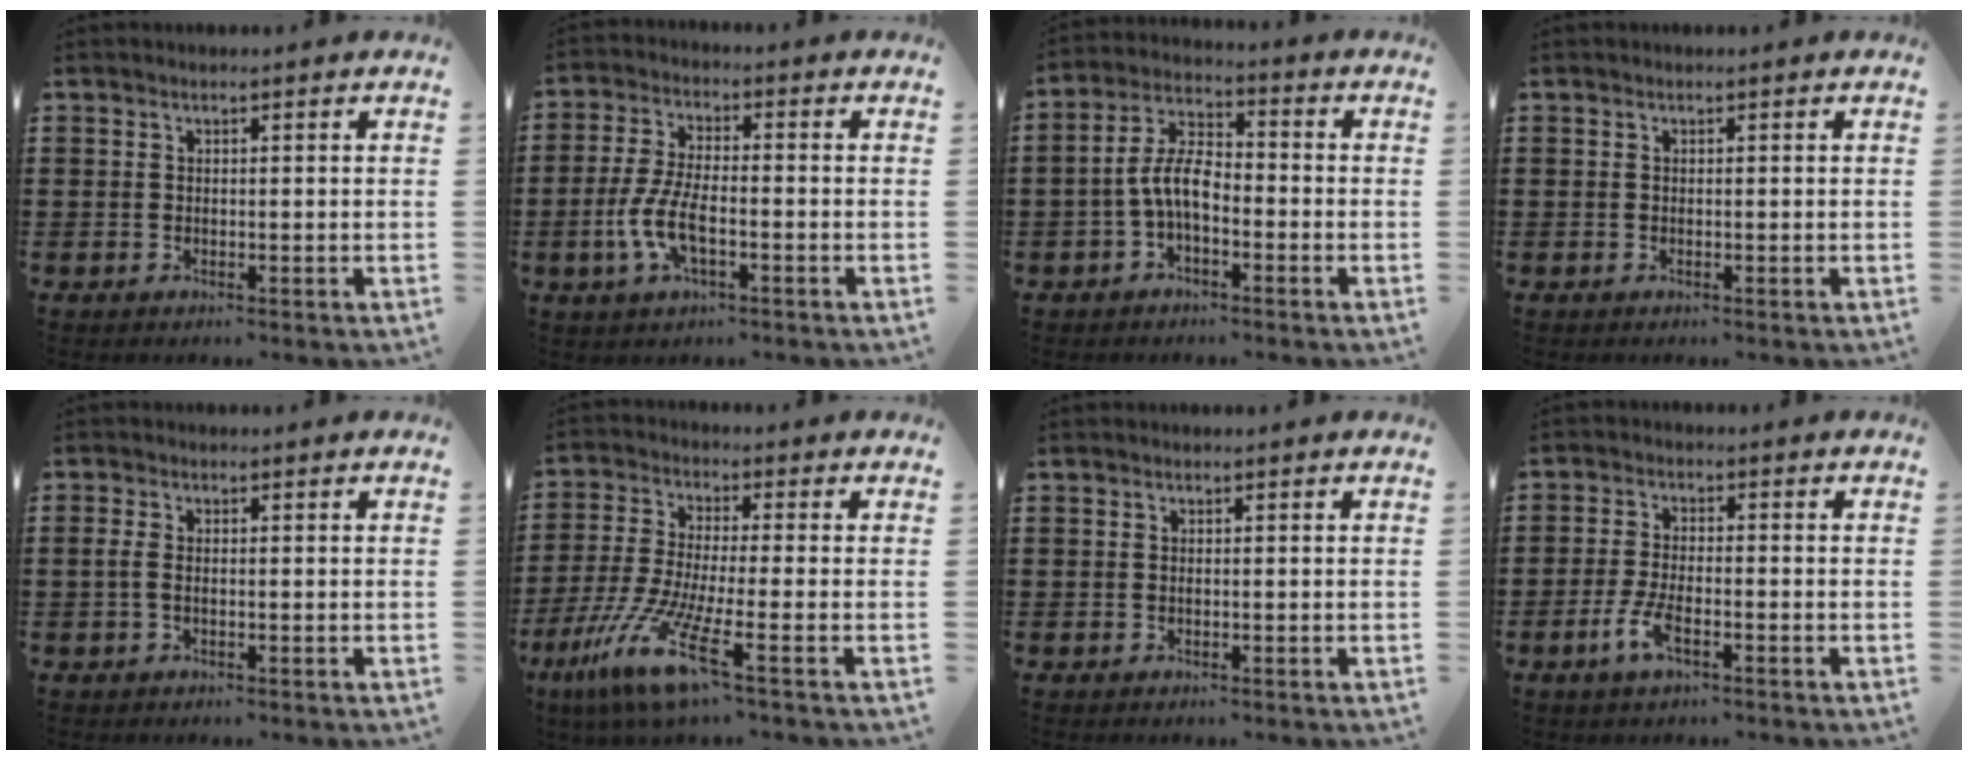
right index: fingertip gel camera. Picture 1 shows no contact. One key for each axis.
{"total": 7.1, "fx": -2.4, "fy": 2.7, "fz": 6.2, "tx": -0.145, "ty": -0.009, "tz": -0.051}
{"total": 6.9, "fx": -2.0, "fy": 3.1, "fz": 5.9, "tx": -0.137, "ty": 0.003, "tz": -0.045}
{"total": 0.0}
{"total": 1.8, "fx": -0.3, "fy": 0.7, "fz": 1.6, "tx": -0.047, "ty": -0.008, "tz": -0.009}
{"total": 11.0, "fx": -6.4, "fy": 0.9, "fz": 8.9, "tx": -0.221, "ty": -0.022, "tz": -0.135}
{"total": 0.0}
{"total": 4.5, "fx": -2.2, "fy": 1.5, "fz": 3.6, "tx": -0.087, "ty": -0.005, "tz": -0.047}